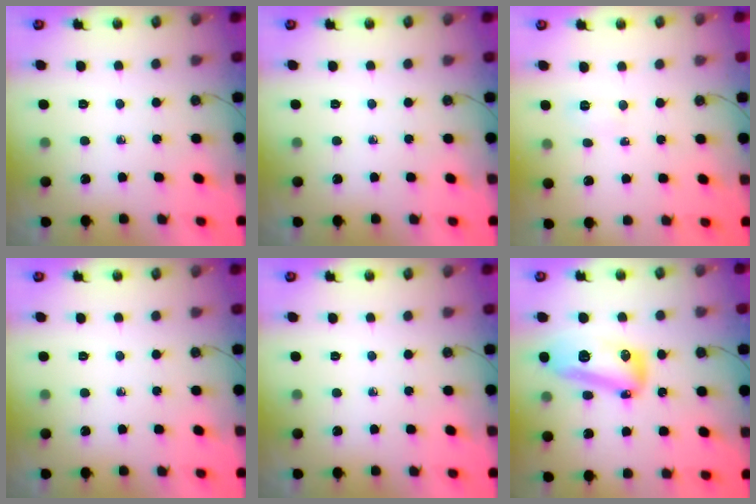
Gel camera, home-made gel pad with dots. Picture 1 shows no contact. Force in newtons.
{"total": 0.0}
{"total": 2.8, "press": 2.7, "slide": 0.8}
{"total": 0.0}
{"total": 0.0}
{"total": 14.6, "press": 14.5, "slide": 1.4}